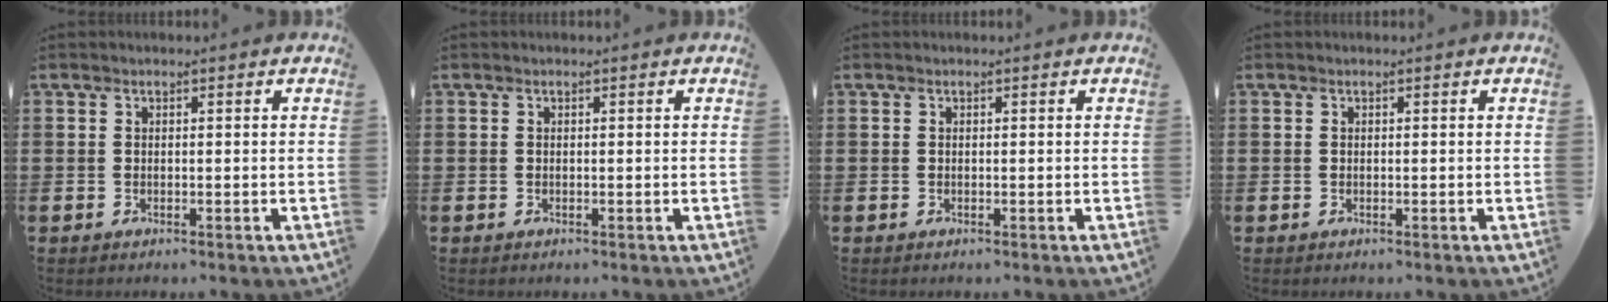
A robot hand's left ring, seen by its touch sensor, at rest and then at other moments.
{"total": 0.0}
{"total": 0.0}
{"total": 0.0}